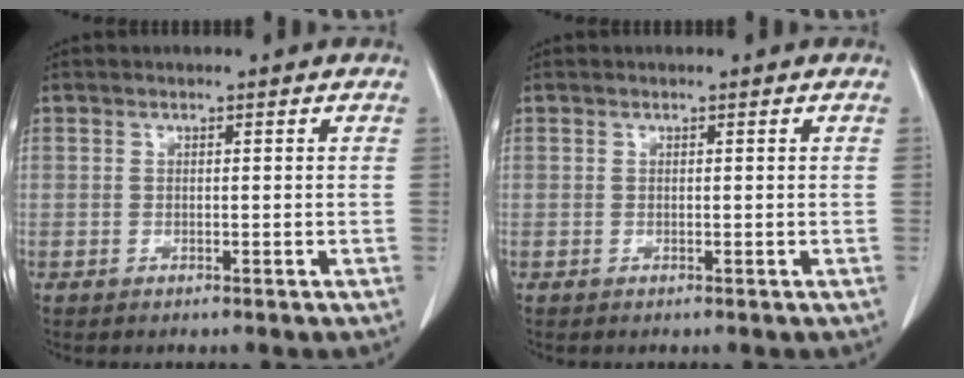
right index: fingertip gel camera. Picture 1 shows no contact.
{"total": 0.0}